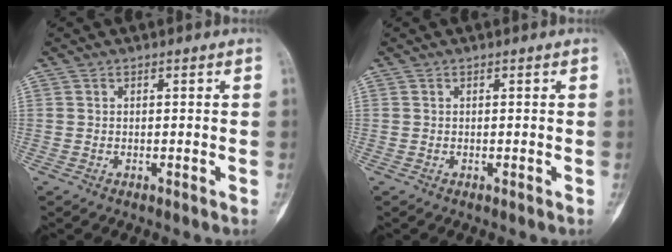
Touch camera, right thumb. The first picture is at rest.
{"total": 0.0}